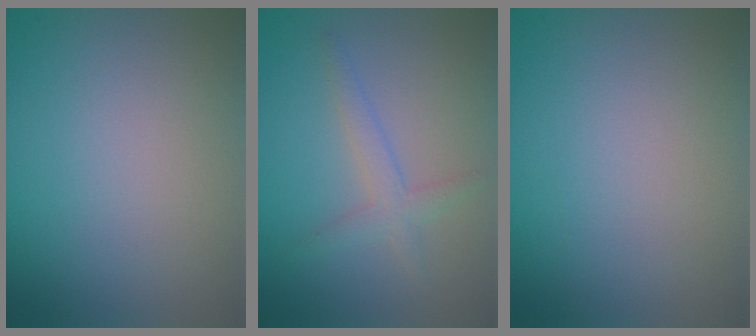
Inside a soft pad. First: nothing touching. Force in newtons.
{"total": 2.0, "press": 2.0, "slide": 0.1}
{"total": 0.0}